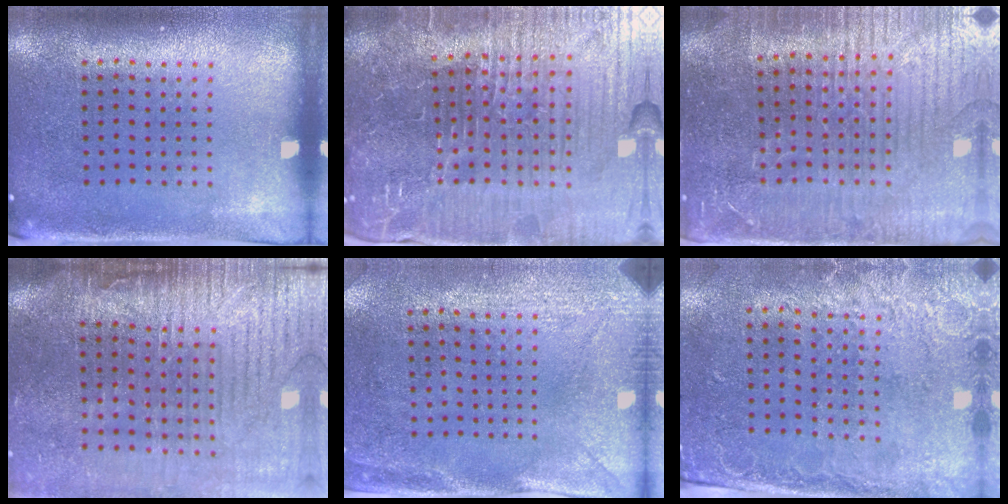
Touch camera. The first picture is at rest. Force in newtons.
{"total": 7.4, "press": 6.6, "slide": 3.4}
{"total": 4.4, "press": 4.1, "slide": 1.5}
{"total": 4.3, "press": 3.6, "slide": 2.3}
{"total": 2.9, "press": 2.3, "slide": 1.8}
{"total": 2.5, "press": 1.9, "slide": 1.6}